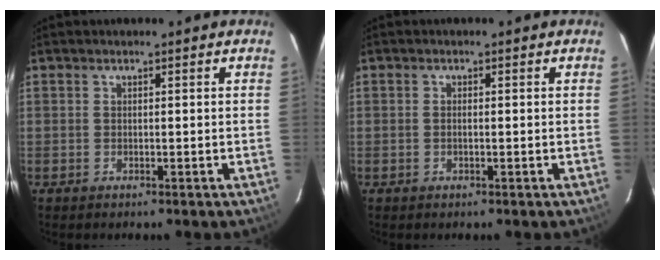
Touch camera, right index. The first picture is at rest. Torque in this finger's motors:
{"motor_torque": [-0.20, 0.07, -0.08, 0.00]}